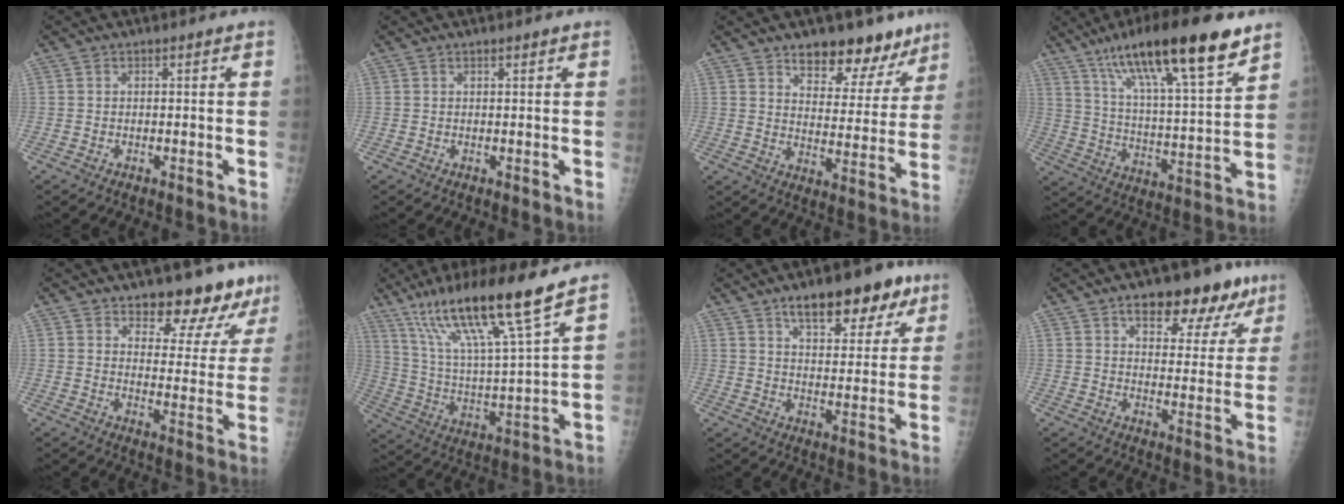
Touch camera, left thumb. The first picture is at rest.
{"total": 0.6, "force": [0.4, 0.2, 0.4], "torque": [-0.005, -0.001, 0.006]}
{"total": 12.7, "force": [9.4, 6.4, 5.8], "torque": [-0.026, -0.056, 0.141]}
{"total": 22.2, "force": [14.1, 4.4, 16.6], "torque": [-0.262, -0.042, 0.239]}
{"total": 12.6, "force": [10.2, 5.1, 5.4], "torque": [-0.021, -0.070, 0.128]}
{"total": 19.0, "force": [12.9, 1.0, 13.9], "torque": [-0.238, -0.057, 0.235]}
{"total": 14.8, "force": [9.2, 6.4, 9.6], "torque": [-0.093, -0.033, 0.136]}
{"total": 14.7, "force": [9.1, 7.2, 8.9], "torque": [-0.062, -0.030, 0.126]}